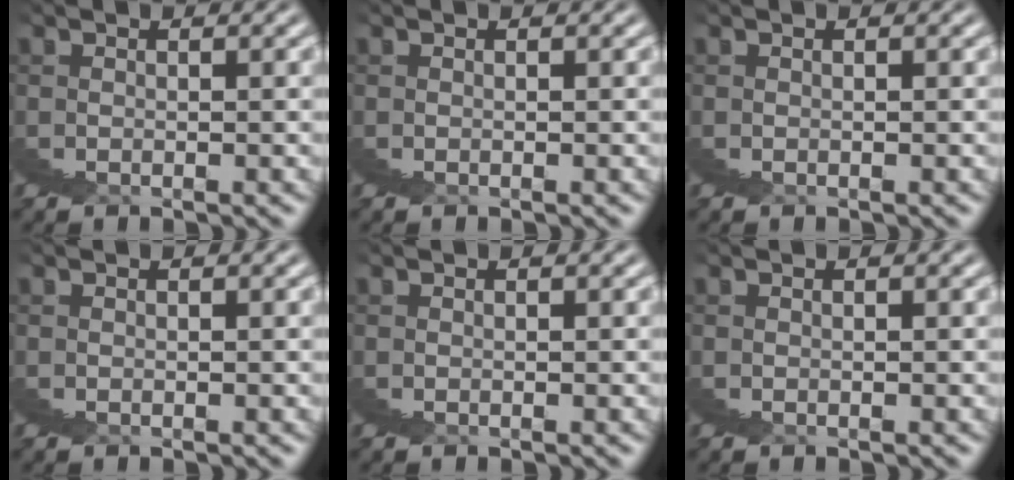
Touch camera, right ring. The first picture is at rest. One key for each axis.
{"total": 0.0}
{"total": 0.0}
{"total": 0.0}
{"total": 0.0}
{"total": 0.0}